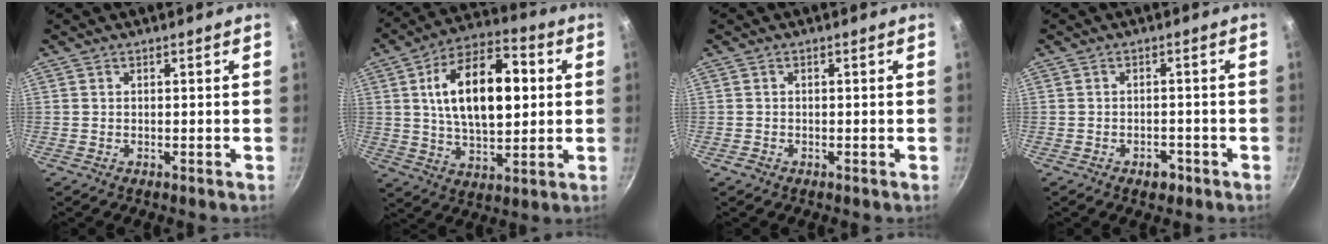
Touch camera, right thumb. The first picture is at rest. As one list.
[{"total": 19.3, "force": [3.3, 10.2, 16.0], "torque": [-0.242, 0.008, 0.051]}, {"total": 0.9, "force": [-0.5, 0.7, 0.2], "torque": [-0.002, 0.001, -0.011]}, {"total": 2.6, "force": [-1.6, 1.6, 1.4], "torque": [-0.012, 0.009, -0.020]}]